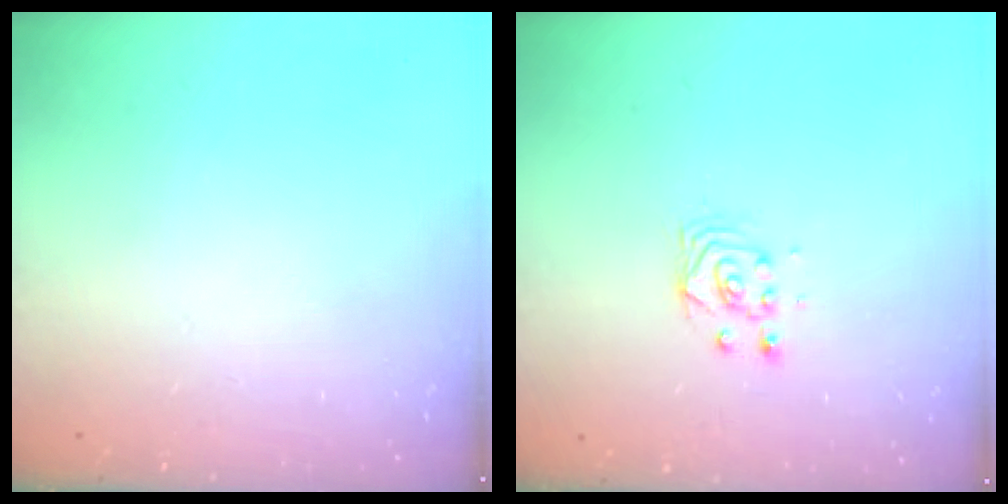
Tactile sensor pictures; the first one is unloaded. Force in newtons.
{"total": 2.9, "press": 2.9, "slide": 0.1}